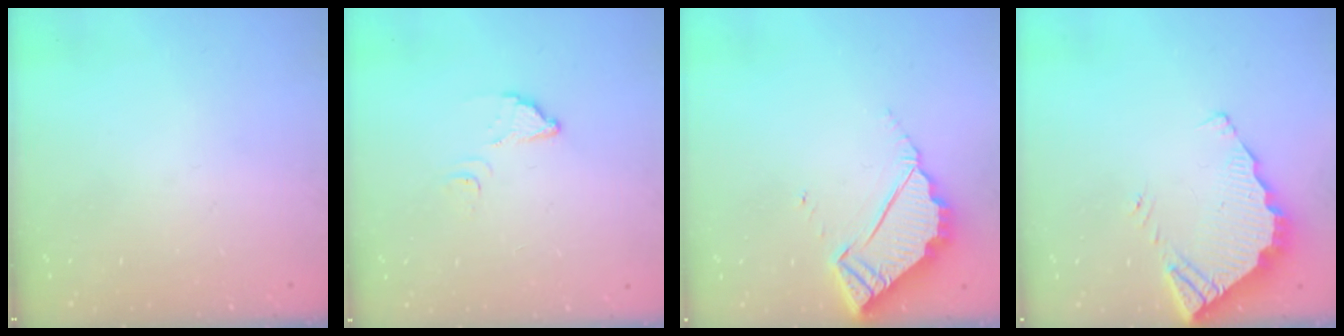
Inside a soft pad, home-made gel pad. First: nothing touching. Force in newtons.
{"total": 2.7, "press": 2.7, "slide": 0.3}
{"total": 6.0, "press": 6.0, "slide": 0.3}
{"total": 4.5, "press": 4.5, "slide": 0.2}